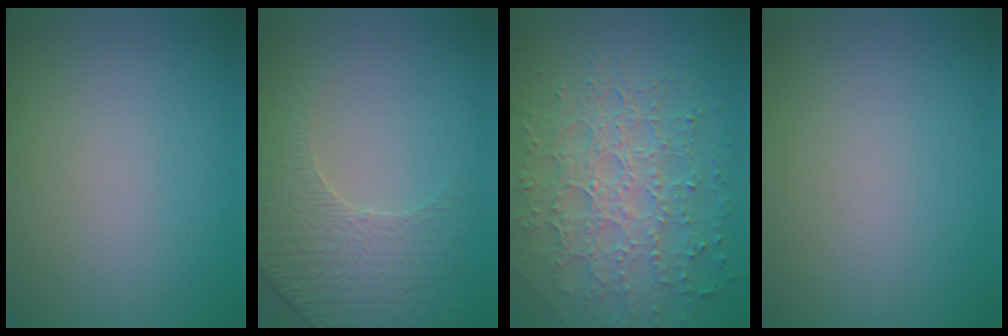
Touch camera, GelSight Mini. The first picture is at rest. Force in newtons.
{"total": 4.7, "press": 3.6, "slide": 3.0}
{"total": 7.3, "press": 5.4, "slide": 5.0}
{"total": 0.0}